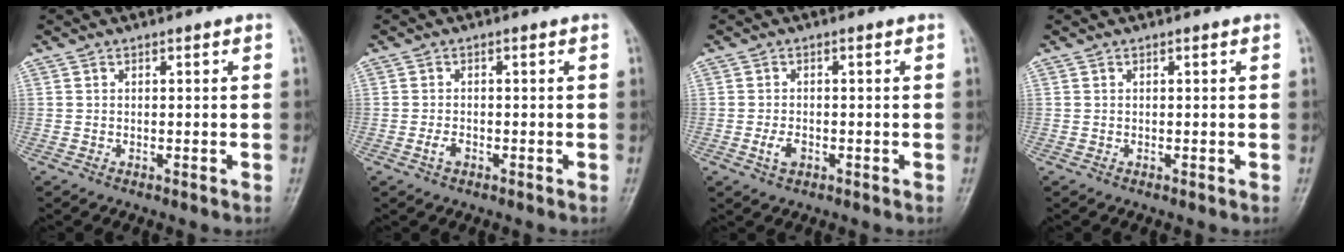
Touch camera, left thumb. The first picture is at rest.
{"total": 1.7, "force": [-0.8, 1.0, 1.2], "torque": [-0.024, 0.004, -0.016]}
{"total": 2.6, "force": [-0.9, 1.6, 1.9], "torque": [-0.035, 0.003, -0.015]}
{"total": 0.0}